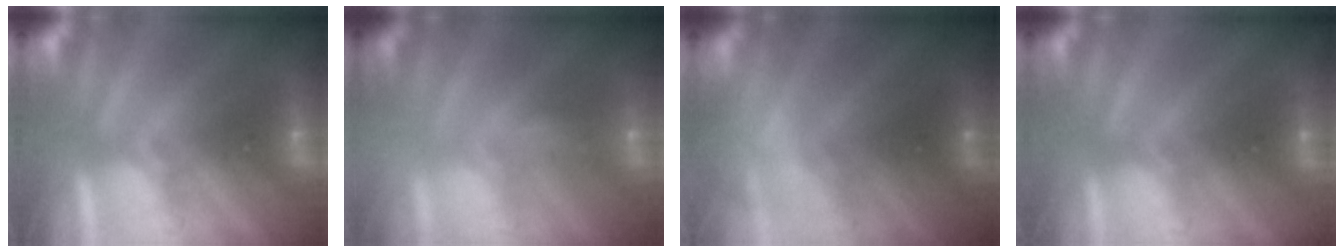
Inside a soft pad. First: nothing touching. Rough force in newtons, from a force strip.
{"total": 2.2}
{"total": 2.8}
{"total": 2.2}